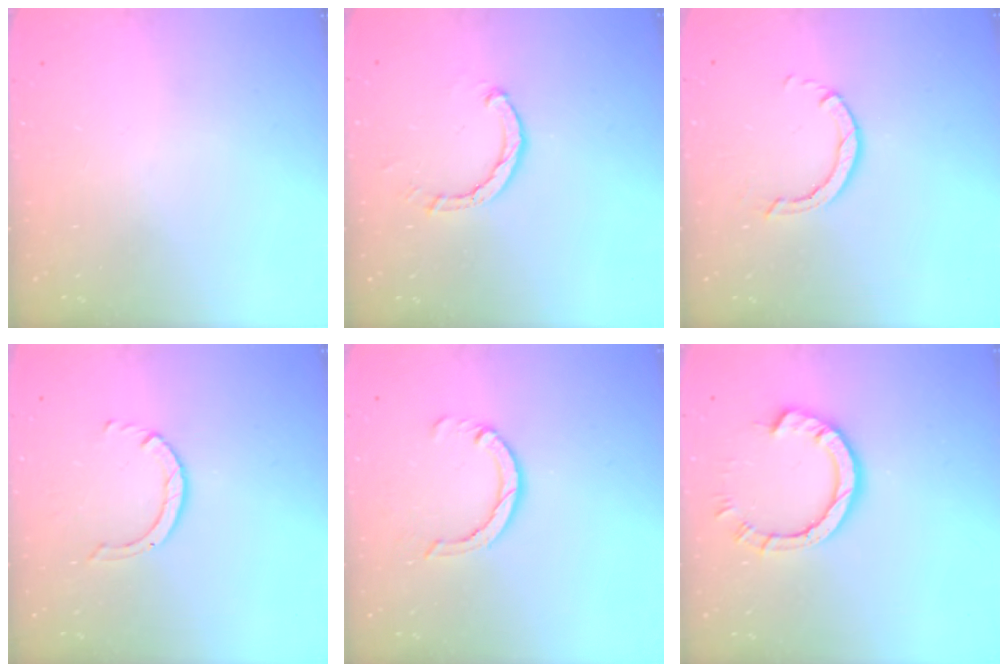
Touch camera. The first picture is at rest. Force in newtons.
{"total": 2.6, "press": 2.6, "slide": 0.3}
{"total": 2.8, "press": 2.8, "slide": 0.3}
{"total": 1.4, "press": 1.4, "slide": 0.2}
{"total": 5.2, "press": 5.2, "slide": 0.4}
{"total": 7.7, "press": 7.7, "slide": 0.6}